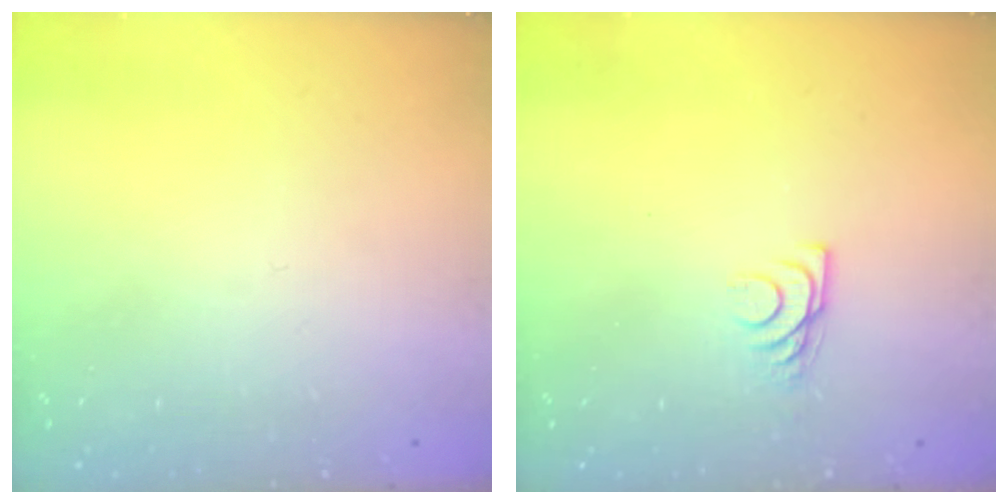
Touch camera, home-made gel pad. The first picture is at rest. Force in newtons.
{"total": 6.8, "press": 6.8, "slide": 0.6}